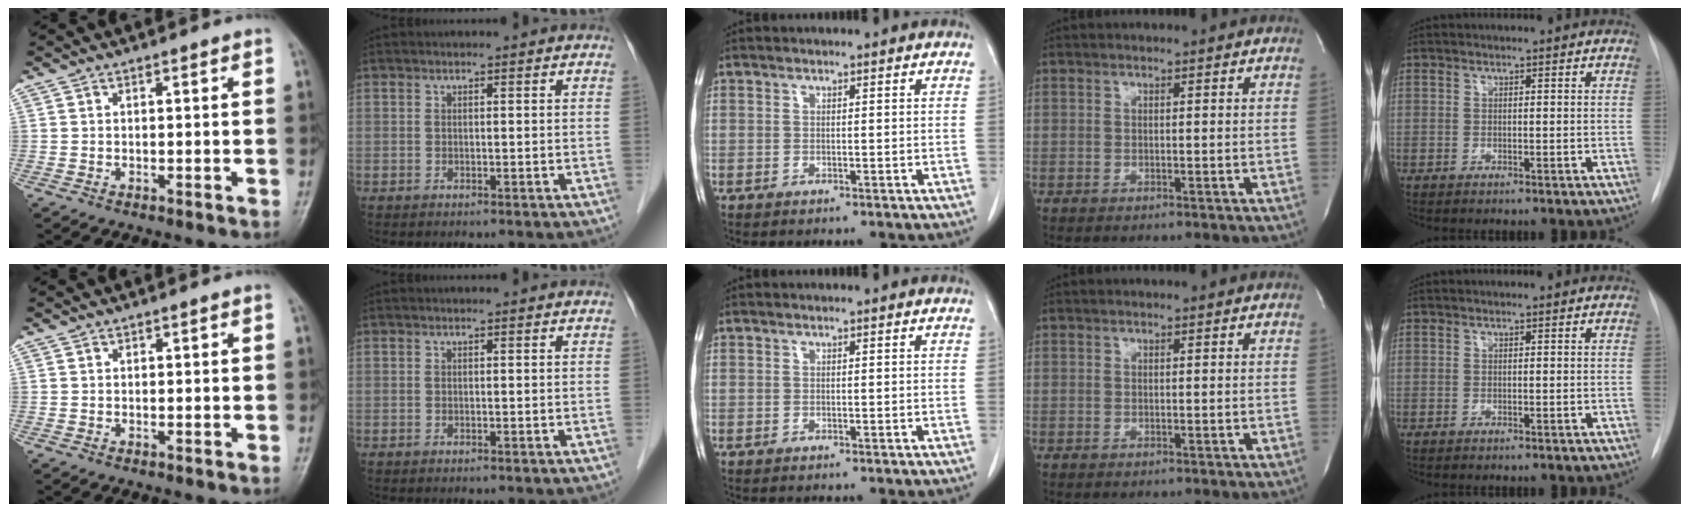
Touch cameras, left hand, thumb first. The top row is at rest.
{}